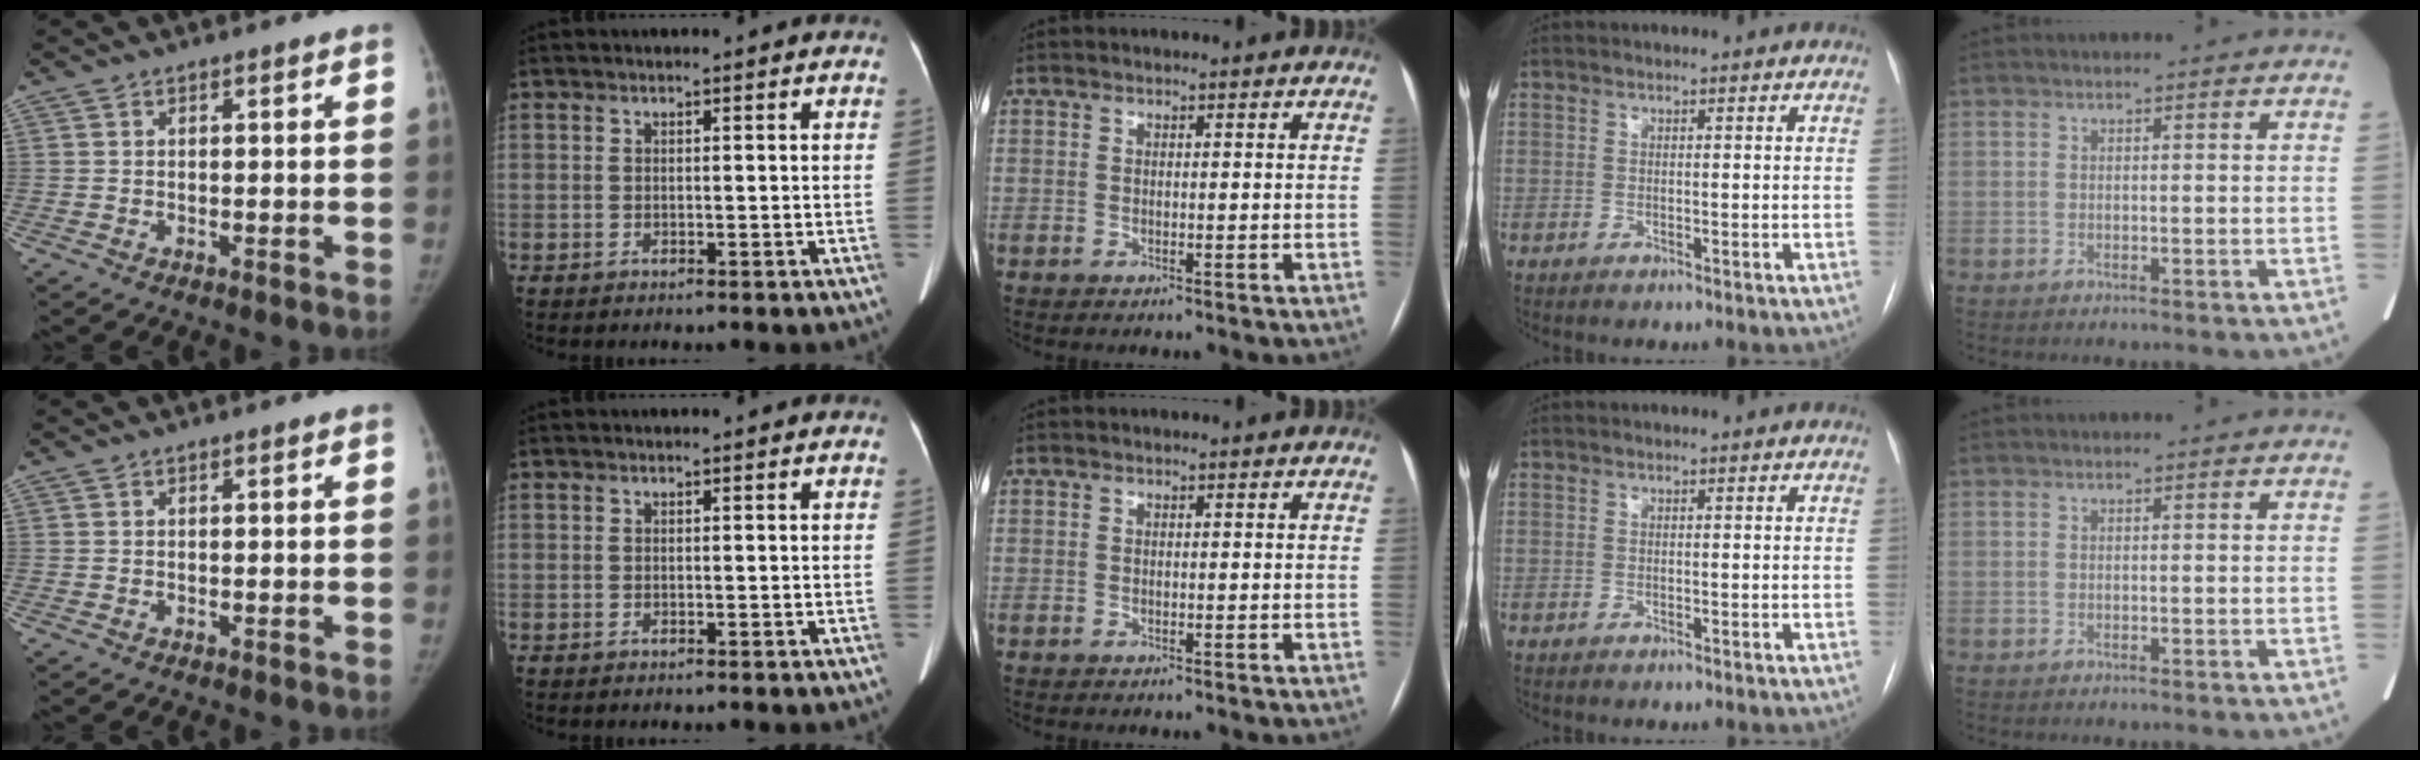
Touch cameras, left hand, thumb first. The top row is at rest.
{}